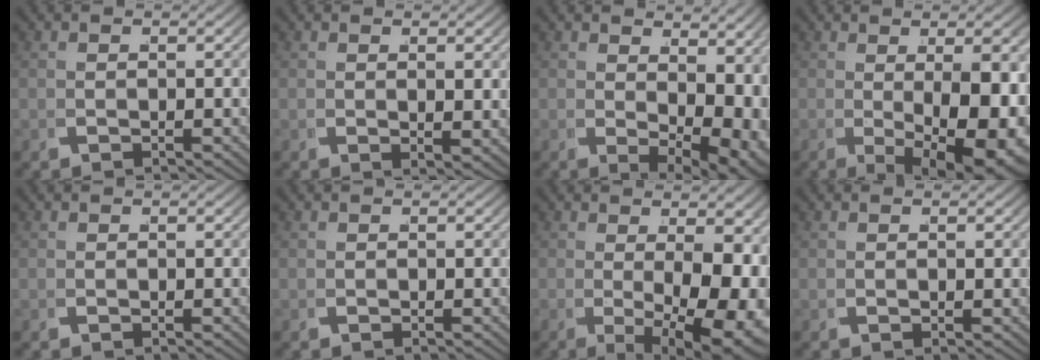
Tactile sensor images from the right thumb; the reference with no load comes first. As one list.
[{"total": 1.7, "force": [0.9, 0.4, 1.4], "torque": [-0.022, 0.000, 0.017]}, {"total": 6.5, "force": [1.6, 3.6, 5.2], "torque": [-0.071, -0.016, 0.040]}, {"total": 10.9, "force": [-1.0, 4.6, 9.8], "torque": [-0.151, -0.028, 0.010]}, {"total": 0.0}, {"total": 0.0}, {"total": 10.0, "force": [-0.9, 4.6, 8.8], "torque": [-0.140, -0.035, 0.011]}, {"total": 0.5, "force": [0.4, -0.1, 0.3], "torque": [-0.008, -0.001, 0.007]}]